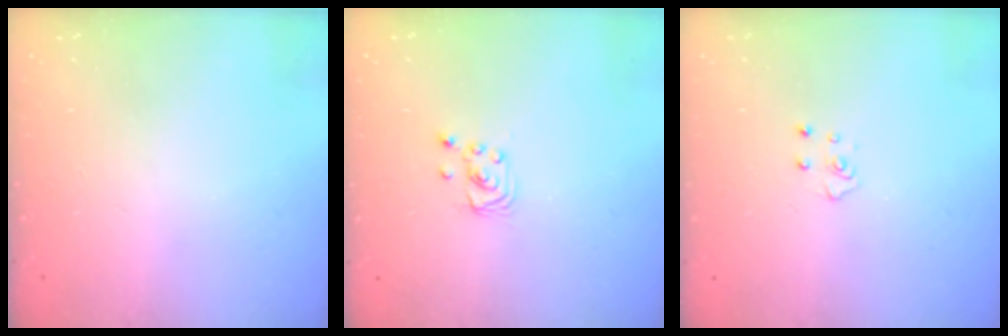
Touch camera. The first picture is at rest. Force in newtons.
{"total": 2.0, "press": 2.0, "slide": 0.2}
{"total": 3.8, "press": 3.8, "slide": 0.3}